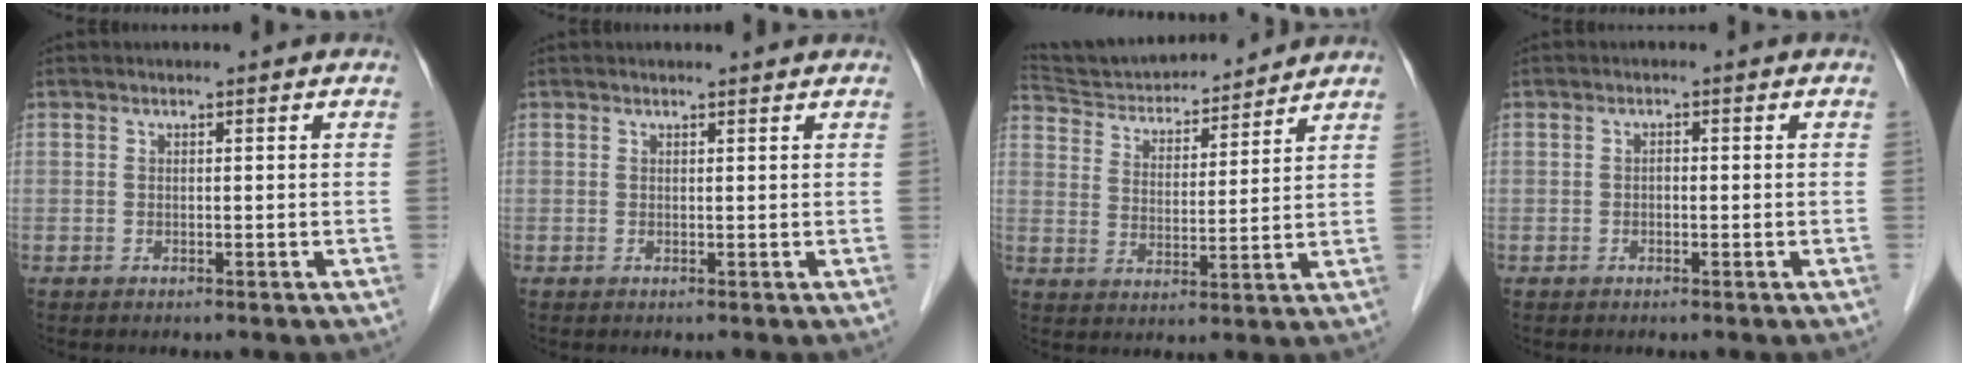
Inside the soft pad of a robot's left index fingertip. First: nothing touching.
{"total": 1.4, "force": [1.4, 0.1, 0.4], "torque": [-0.010, 0.002, 0.016]}
{"total": 14.5, "force": [13.9, 2.5, 3.5], "torque": [-0.061, 0.017, 0.227]}
{"total": 0.7, "force": [-0.3, 0.4, 0.6], "torque": [-0.006, 0.000, -0.007]}